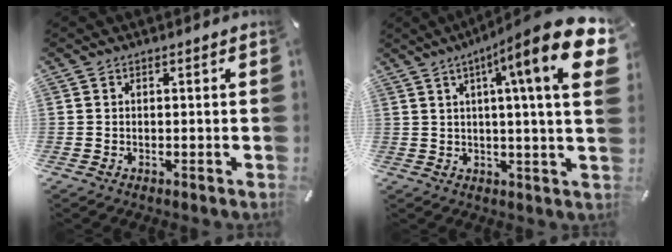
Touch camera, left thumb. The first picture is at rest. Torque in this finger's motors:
{"motor_torque": [3.00, 2.01, 2.38, -0.39, 0.63]}